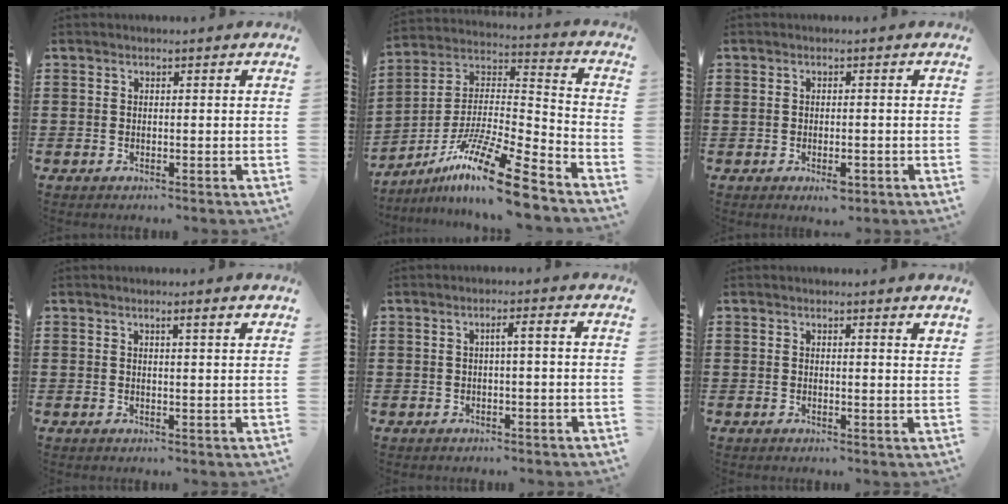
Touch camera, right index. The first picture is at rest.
{"total": 15.7, "force": [-11.9, 1.3, 10.2], "torque": [-0.173, 0.033, -0.217]}
{"total": 2.2, "force": [-0.9, 1.0, 1.7], "torque": [-0.032, 0.001, -0.016]}
{"total": 1.9, "force": [1.1, 0.1, 1.6], "torque": [-0.025, -0.003, 0.016]}
{"total": 1.9, "force": [-0.2, 0.0, 1.9], "torque": [-0.033, 0.000, -0.006]}
{"total": 1.0, "force": [1.0, 0.0, 0.2], "torque": [-0.007, 0.000, 0.020]}